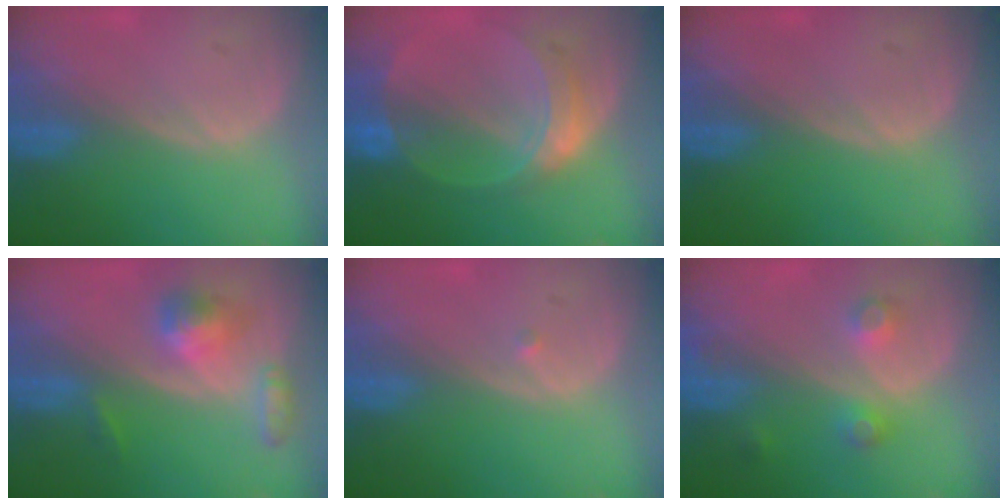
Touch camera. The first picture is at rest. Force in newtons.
{"total": 7.3, "press": 6.5, "slide": 3.4}
{"total": 0.0}
{"total": 5.6, "press": 5.1, "slide": 2.4}
{"total": 0.6, "press": 0.5, "slide": 0.4}
{"total": 3.8, "press": 3.5, "slide": 1.6}